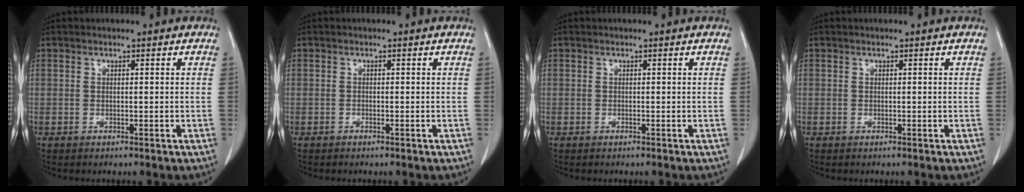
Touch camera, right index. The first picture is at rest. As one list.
[{"total": 0.0}, {"total": 0.0}, {"total": 0.0}]